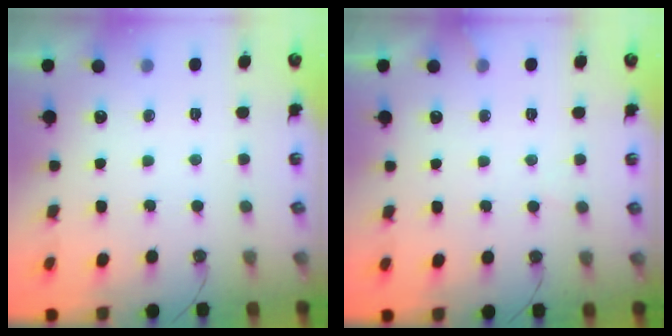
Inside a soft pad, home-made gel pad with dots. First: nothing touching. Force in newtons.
{"total": 4.4, "press": 4.3, "slide": 0.2}